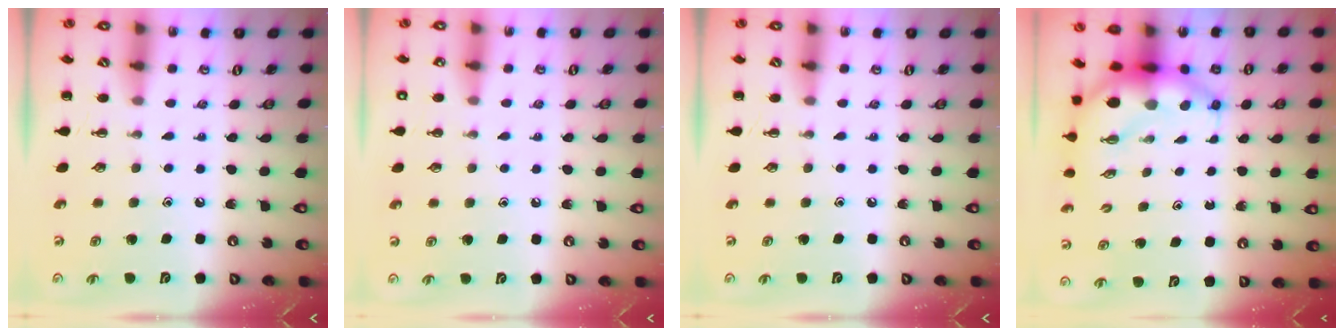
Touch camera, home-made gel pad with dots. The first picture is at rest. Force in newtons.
{"total": 3.4, "press": 2.5, "slide": 2.3}
{"total": 0.0}
{"total": 7.4, "press": 7.2, "slide": 1.9}